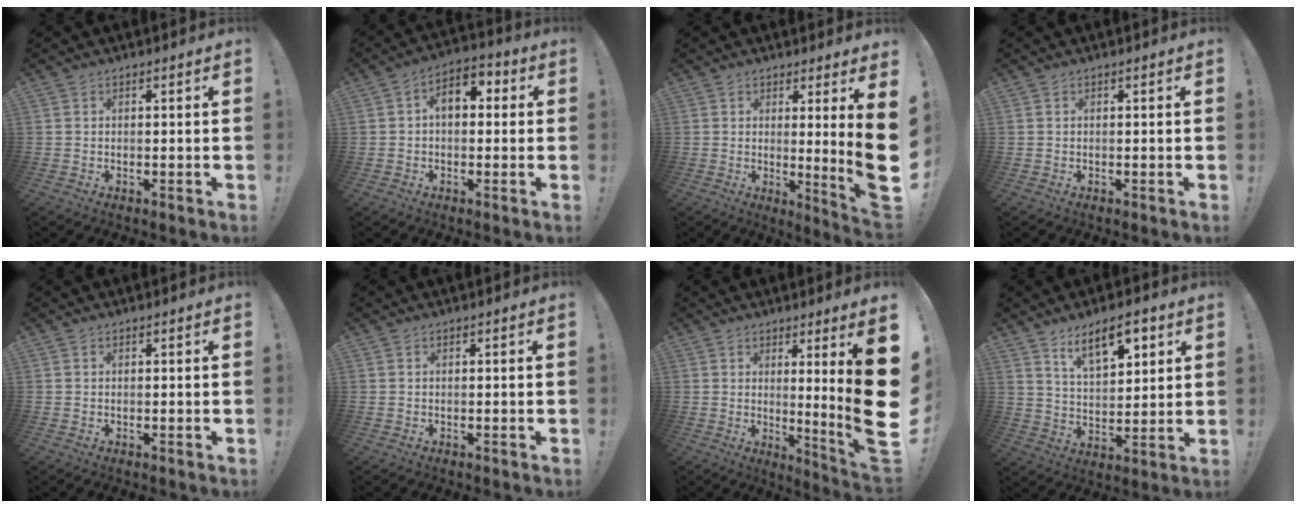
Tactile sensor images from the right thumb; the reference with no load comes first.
{"total": 7.2, "force": [1.0, 4.6, 5.4], "torque": [-0.080, 0.006, 0.017]}
{"total": 8.3, "force": [1.0, -1.6, 8.1], "torque": [-0.118, -0.033, 0.011]}
{"total": 0.0}
{"total": 0.0}
{"total": 0.0}
{"total": 13.1, "force": [1.7, -1.8, 12.8], "torque": [-0.191, -0.046, 0.017]}
{"total": 11.6, "force": [7.2, 4.8, 7.8], "torque": [-0.117, -0.029, 0.124]}